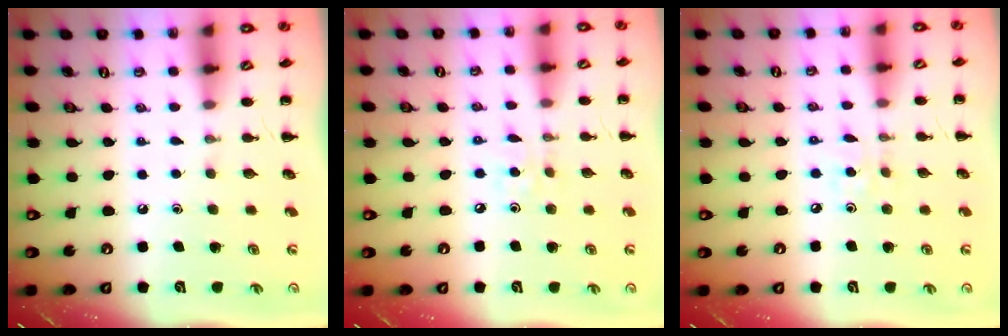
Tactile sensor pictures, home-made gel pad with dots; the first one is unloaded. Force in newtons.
{"total": 2.2, "press": 2.1, "slide": 0.6}
{"total": 2.2, "press": 2.1, "slide": 0.6}